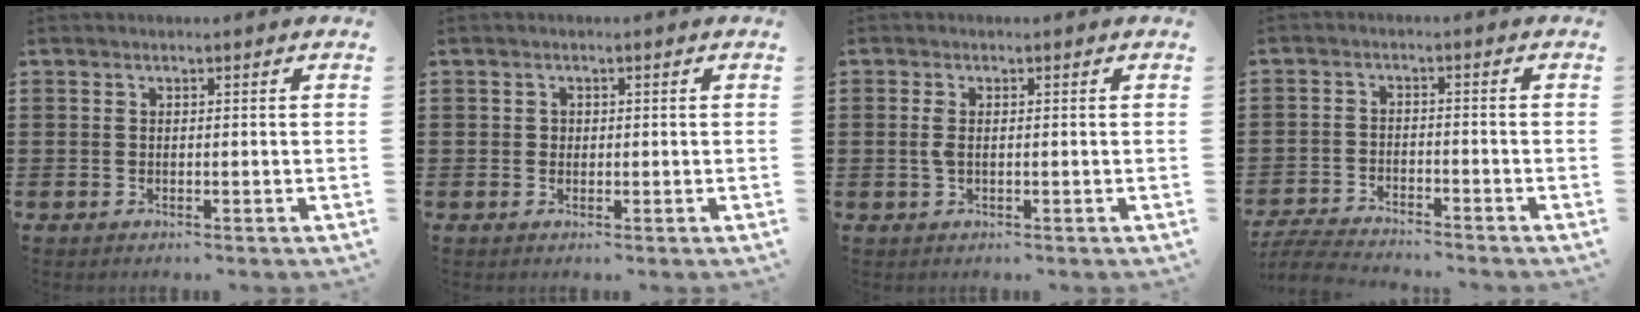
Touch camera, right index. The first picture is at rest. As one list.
[{"total": 0.7, "force": [0.1, 0.7, 0.1], "torque": [-0.004, 0.003, 0.003]}, {"total": 1.8, "force": [-0.1, 0.7, 1.7], "torque": [-0.040, -0.002, -0.004]}, {"total": 4.8, "force": [-4.7, 0.3, 0.8], "torque": [-0.026, -0.003, -0.096]}]